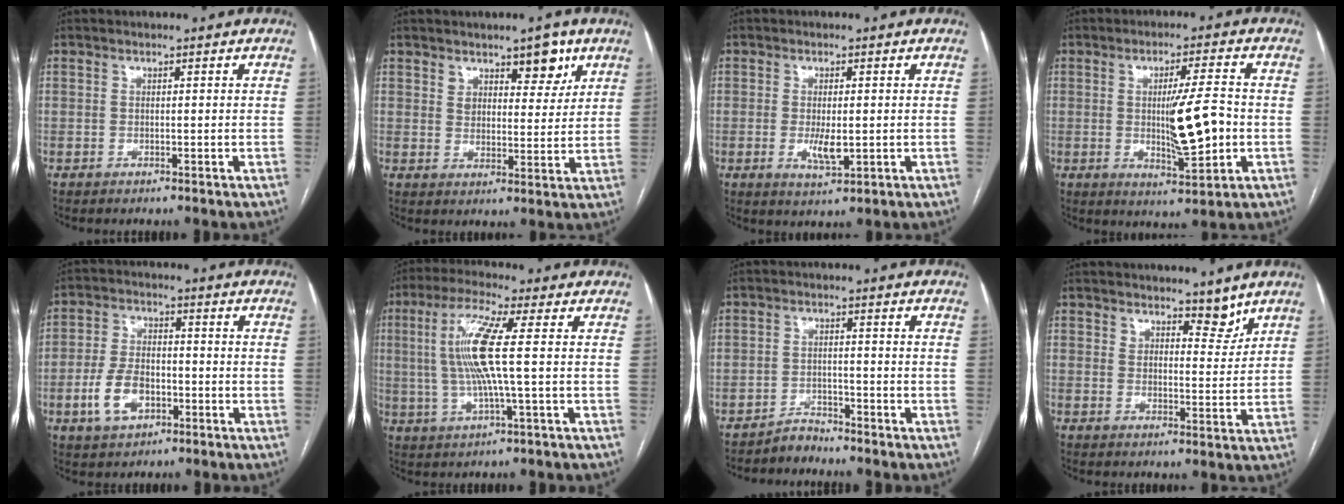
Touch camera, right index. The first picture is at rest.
{"total": 6.5, "force": [4.1, 3.0, 4.0], "torque": [-0.051, 0.000, 0.061]}
{"total": 4.0, "force": [-0.5, 1.3, 3.8], "torque": [-0.071, -0.007, -0.005]}
{"total": 9.5, "force": [-0.9, 0.9, 9.4], "torque": [-0.151, -0.008, -0.014]}
{"total": 7.8, "force": [-2.9, 4.8, 5.5], "torque": [-0.122, 0.010, -0.049]}
{"total": 10.5, "force": [1.1, 0.1, 10.5], "torque": [-0.224, 0.008, 0.019]}
{"total": 2.6, "force": [-2.5, 0.6, -0.6], "torque": [0.018, -0.003, -0.043]}
{"total": 4.8, "force": [4.0, 2.0, 1.7], "torque": [-0.016, -0.009, 0.064]}